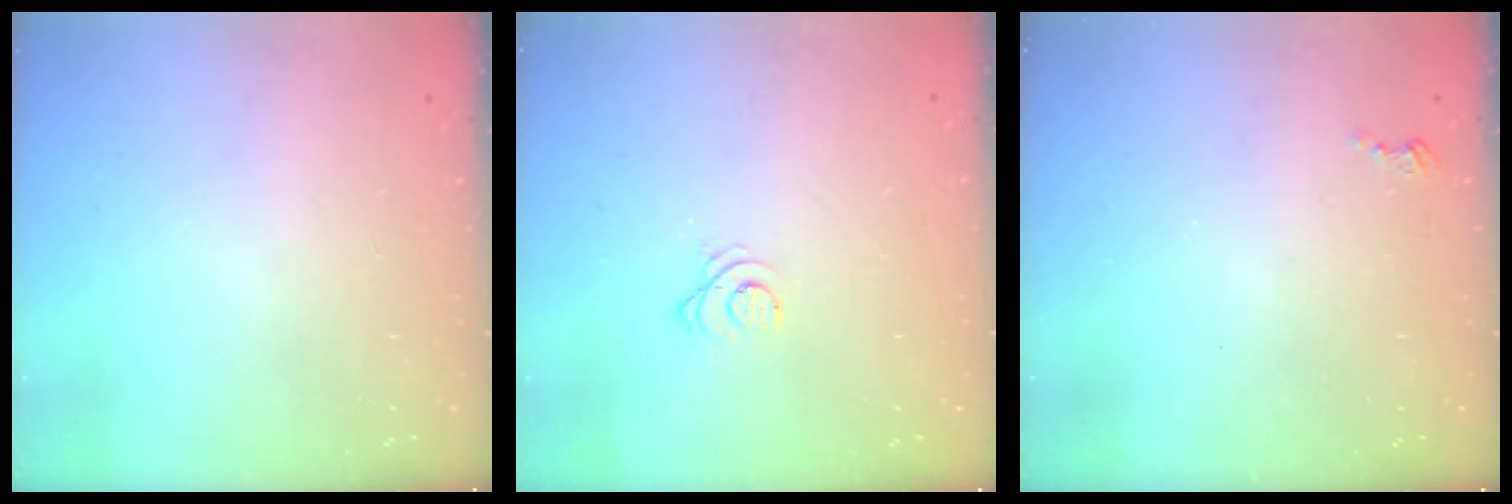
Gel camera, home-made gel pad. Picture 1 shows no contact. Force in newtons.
{"total": 2.5, "press": 2.5, "slide": 0.3}
{"total": 2.5, "press": 2.5, "slide": 0.3}